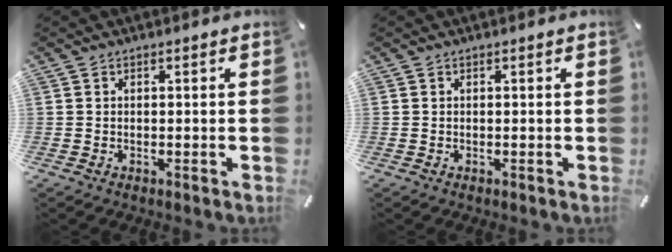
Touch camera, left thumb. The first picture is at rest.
{"total": 0.0}